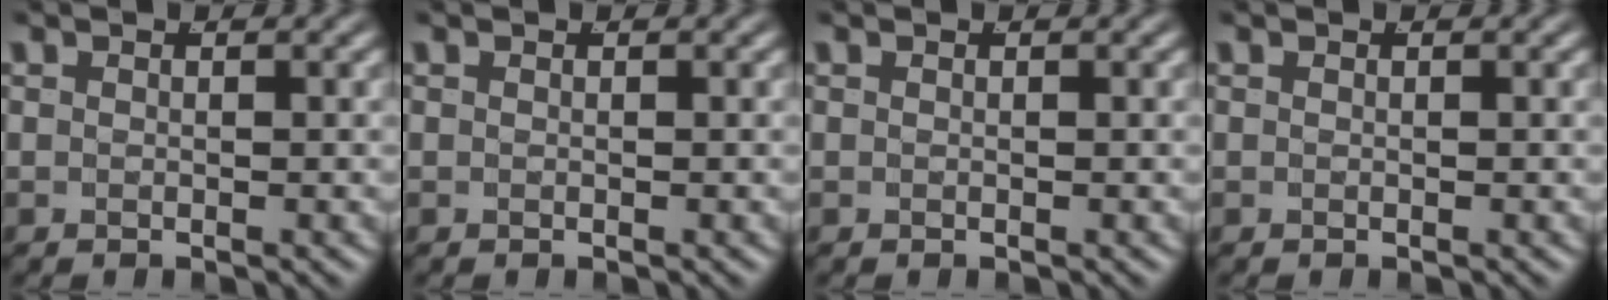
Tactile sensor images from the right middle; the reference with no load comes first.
{"total": 0.0}
{"total": 0.0}
{"total": 0.0}